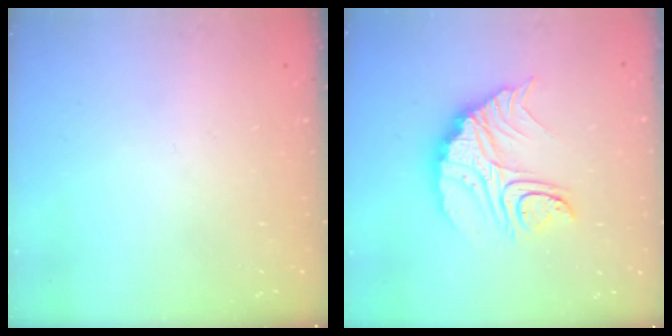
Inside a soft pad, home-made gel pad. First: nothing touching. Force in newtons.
{"total": 14.7, "press": 14.6, "slide": 1.4}